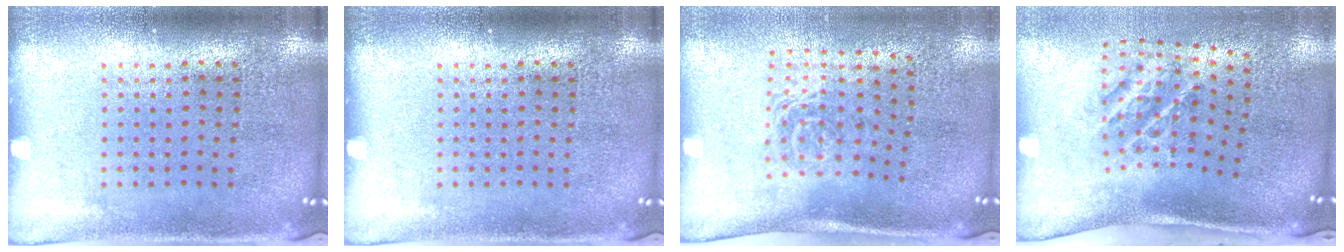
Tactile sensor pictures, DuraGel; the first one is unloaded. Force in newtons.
{"total": 0.0}
{"total": 1.6, "press": 1.1, "slide": 1.1}
{"total": 1.8, "press": 1.2, "slide": 1.3}